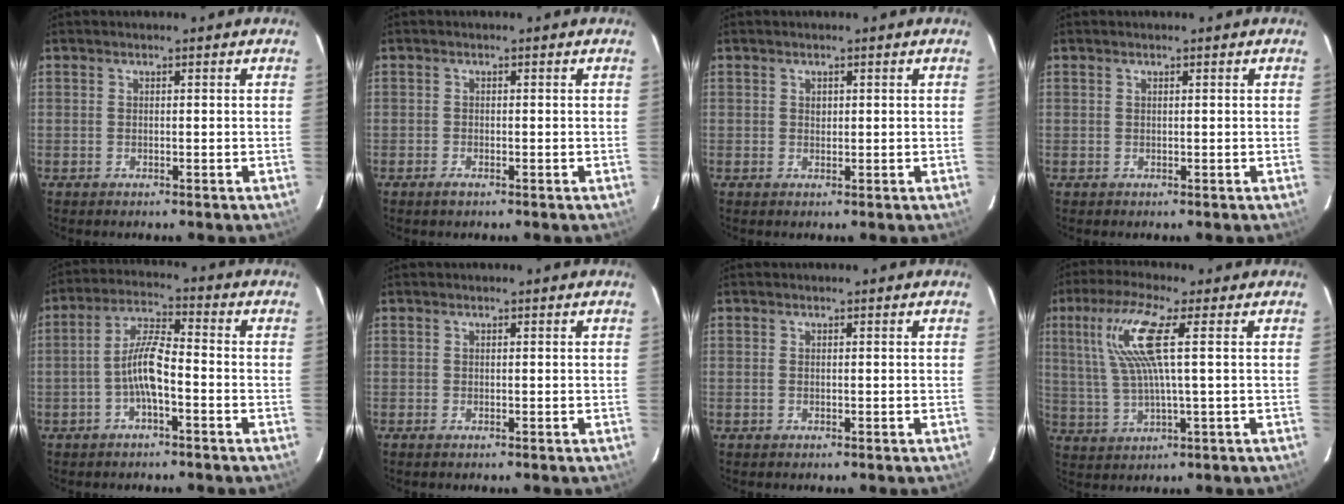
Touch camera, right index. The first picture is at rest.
{"total": 1.2, "force": [-0.9, 0.5, 0.7], "torque": [-0.013, -0.002, -0.019]}
{"total": 0.7, "force": [0.3, 0.6, 0.3], "torque": [-0.003, 0.002, 0.007]}
{"total": 0.0}
{"total": 6.6, "force": [-2.5, 1.4, 6.0], "torque": [-0.127, 0.014, -0.047]}
{"total": 0.0}
{"total": 0.0}
{"total": 10.6, "force": [3.0, 0.8, 10.1], "torque": [-0.203, 0.007, 0.069]}